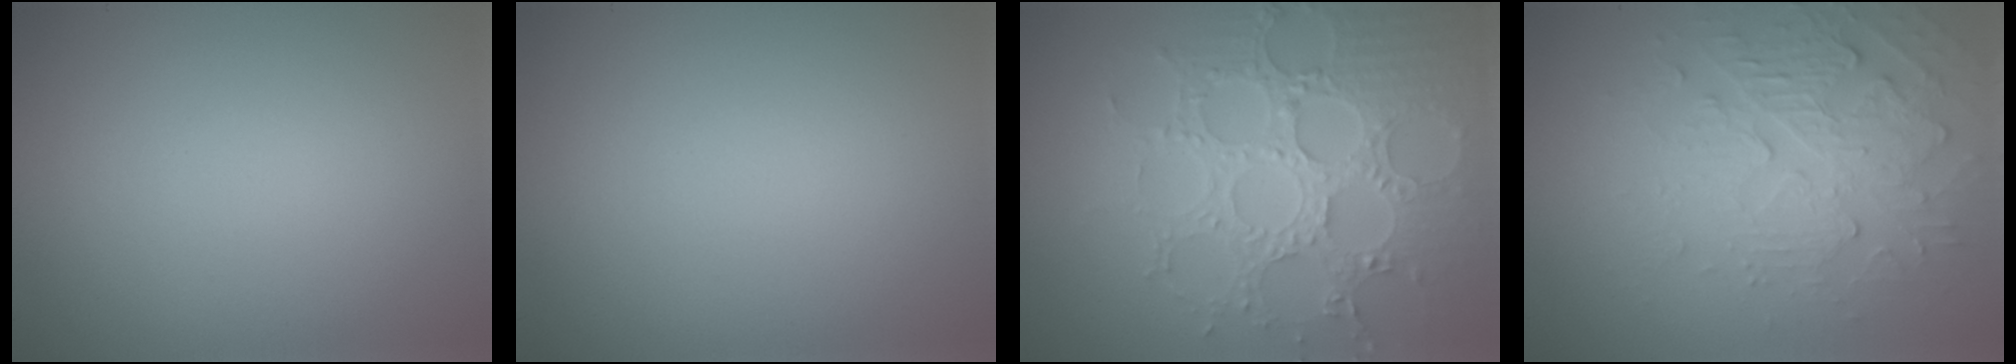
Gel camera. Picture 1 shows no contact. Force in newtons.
{"total": 0.0}
{"total": 6.5, "press": 5.5, "slide": 3.4}
{"total": 4.0, "press": 3.5, "slide": 2.0}